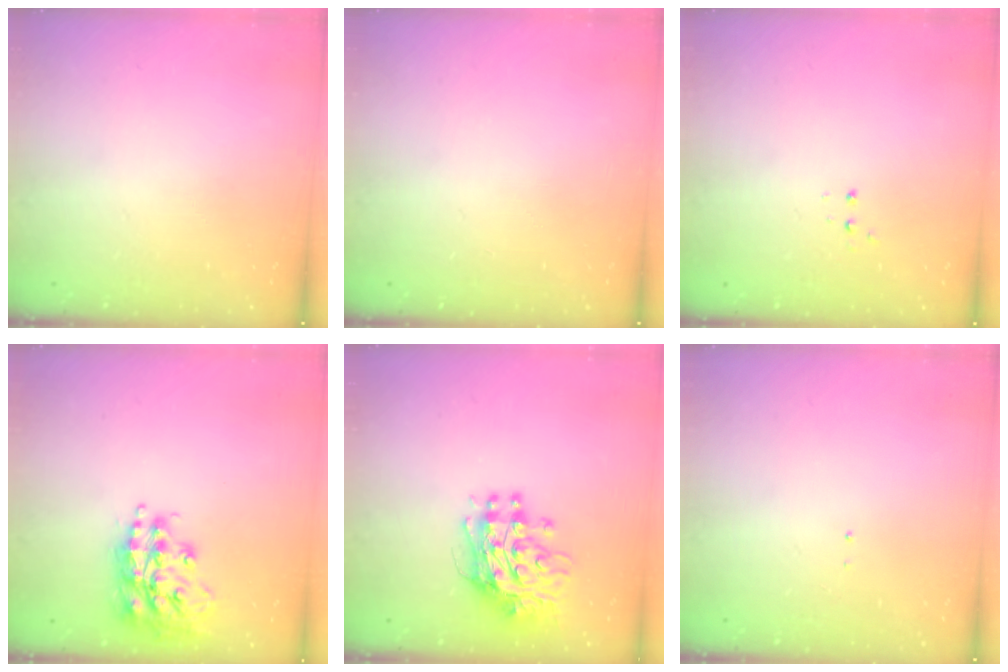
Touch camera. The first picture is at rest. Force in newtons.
{"total": 0.0}
{"total": 2.8, "press": 2.8, "slide": 0.5}
{"total": 17.1, "press": 17.0, "slide": 1.5}
{"total": 12.2, "press": 12.2, "slide": 1.0}
{"total": 0.7, "press": 0.7, "slide": 0.1}